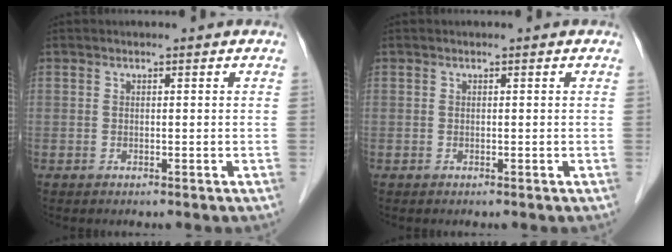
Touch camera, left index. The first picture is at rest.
{"total": 0.0}